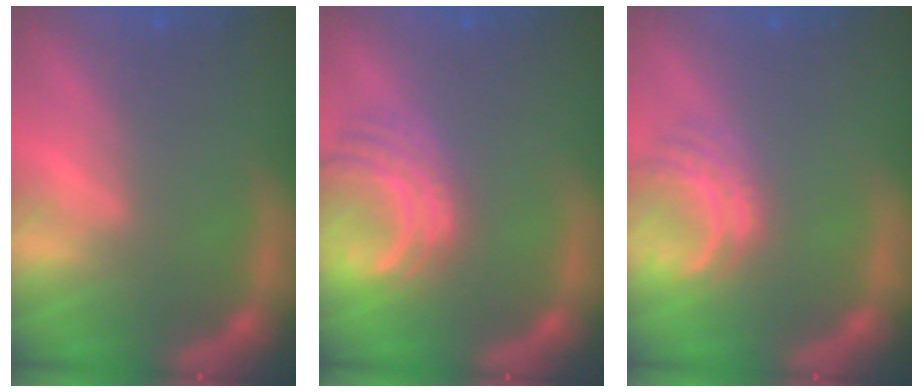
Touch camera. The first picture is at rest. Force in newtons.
{"total": 5.5}
{"total": 3.4}